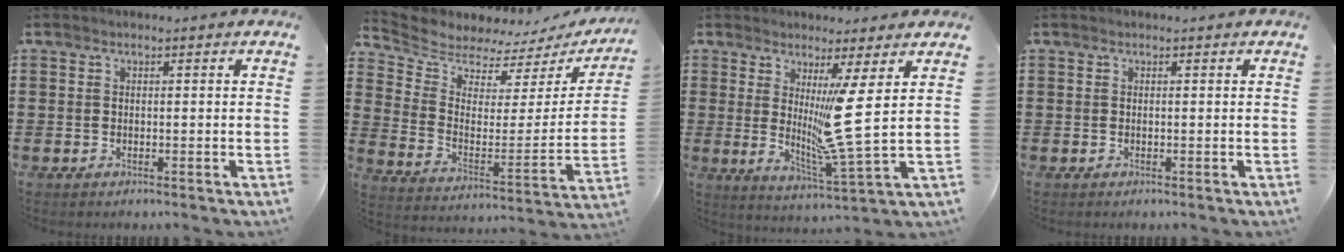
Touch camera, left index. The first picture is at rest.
{"total": 5.3, "force": [5.1, 1.4, 0.3], "torque": [-0.045, -0.044, 0.084]}
{"total": 8.8, "force": [2.9, -0.6, 8.3], "torque": [-0.137, -0.034, 0.046]}
{"total": 0.0}